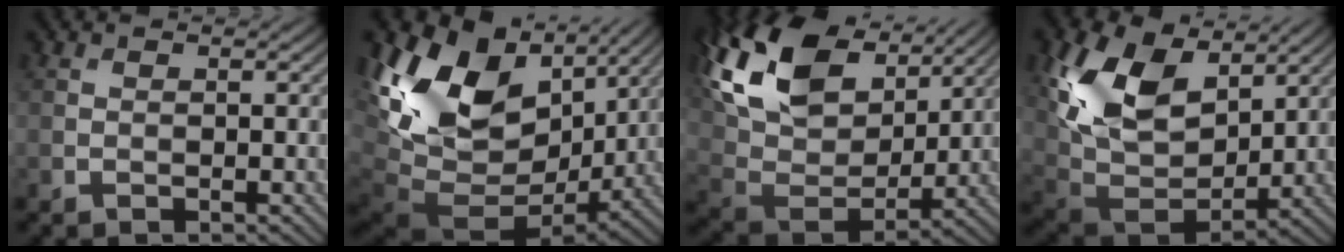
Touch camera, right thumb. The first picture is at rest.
{"total": 18.2, "force": [4.6, 12.8, 12.1], "torque": [-0.249, -0.021, 0.117]}
{"total": 17.2, "force": [9.1, 10.0, 10.6], "torque": [-0.268, 0.031, 0.170]}
{"total": 14.7, "force": [6.1, 9.2, 9.7], "torque": [-0.214, 0.007, 0.120]}